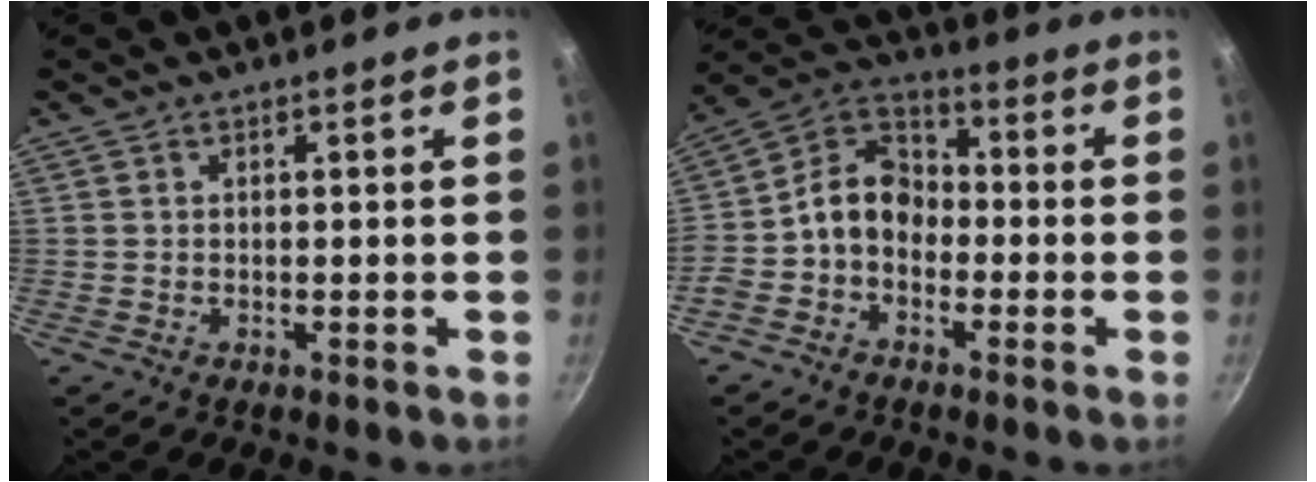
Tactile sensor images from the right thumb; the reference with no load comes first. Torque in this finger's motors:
{"motor_torque": [1.10, 1.32, 0.82, -0.38, 0.10]}